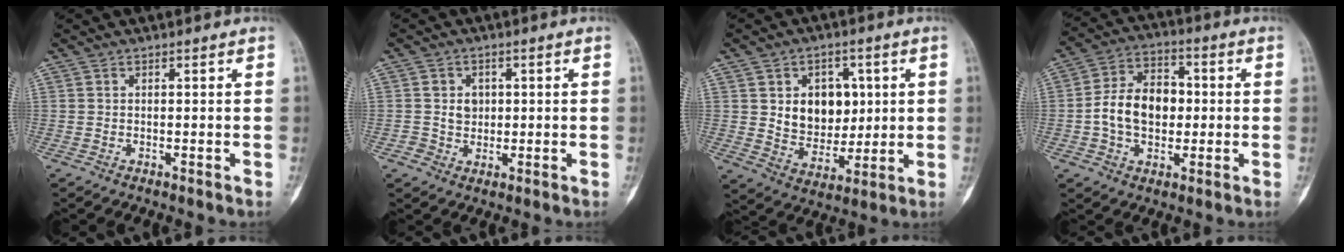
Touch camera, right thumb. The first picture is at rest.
{"total": 3.7, "force": [0.4, 3.4, 1.2], "torque": [0.011, 0.006, 0.006]}
{"total": 11.8, "force": [2.4, 8.9, 7.3], "torque": [-0.059, -0.014, 0.051]}
{"total": 12.3, "force": [-0.6, 8.6, 8.8], "torque": [-0.132, 0.025, -0.017]}